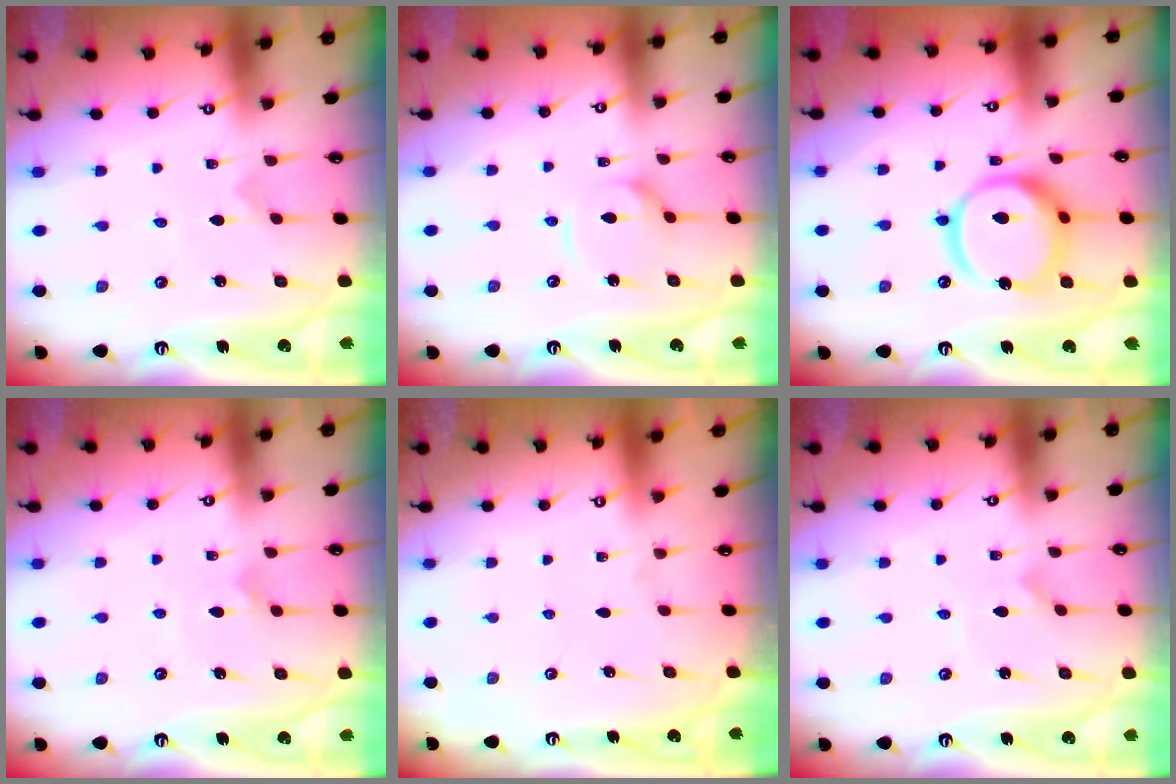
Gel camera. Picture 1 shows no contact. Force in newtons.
{"total": 5.3, "press": 5.3, "slide": 0.5}
{"total": 16.2, "press": 16.0, "slide": 2.3}
{"total": 2.6, "press": 2.6, "slide": 0.3}
{"total": 0.0}
{"total": 0.8, "press": 0.8, "slide": 0.0}